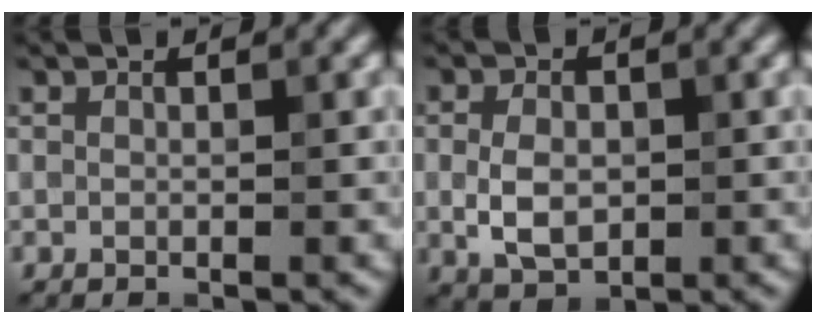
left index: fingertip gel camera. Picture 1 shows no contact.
{"total": 3.5, "force": [-0.3, 2.2, 2.6], "torque": [-0.056, 0.001, -0.005]}